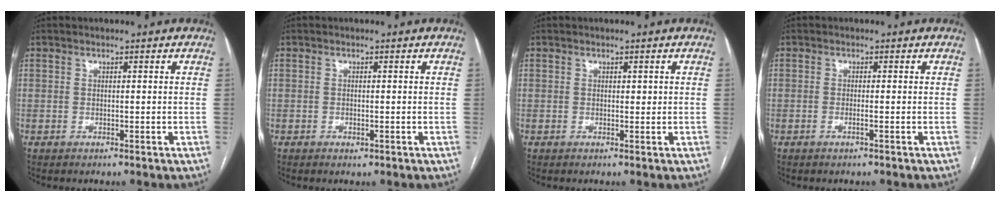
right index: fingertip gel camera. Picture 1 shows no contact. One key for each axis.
{"total": 0.7, "fx": -0.3, "fy": 0.4, "fz": 0.4, "tx": -0.005, "ty": 0.001, "tz": -0.004}
{"total": 0.8, "fx": 0.3, "fy": 0.5, "fz": 0.6, "tx": -0.005, "ty": 0.001, "tz": 0.004}
{"total": 0.9, "fx": -0.4, "fy": -0.2, "fz": 0.8, "tx": -0.015, "ty": 0.000, "tz": -0.007}